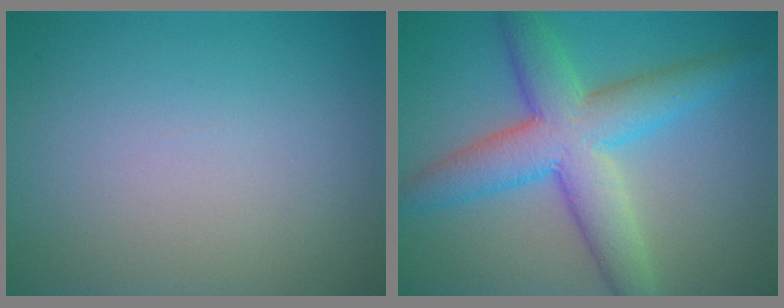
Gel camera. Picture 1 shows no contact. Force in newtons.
{"total": 7.7, "press": 7.7, "slide": 0.3}